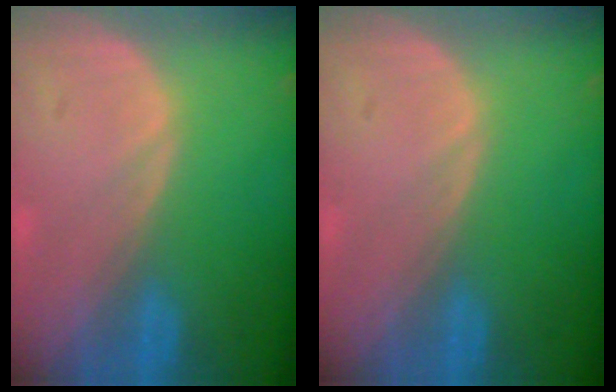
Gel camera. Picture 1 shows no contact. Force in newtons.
{"total": 0.0}